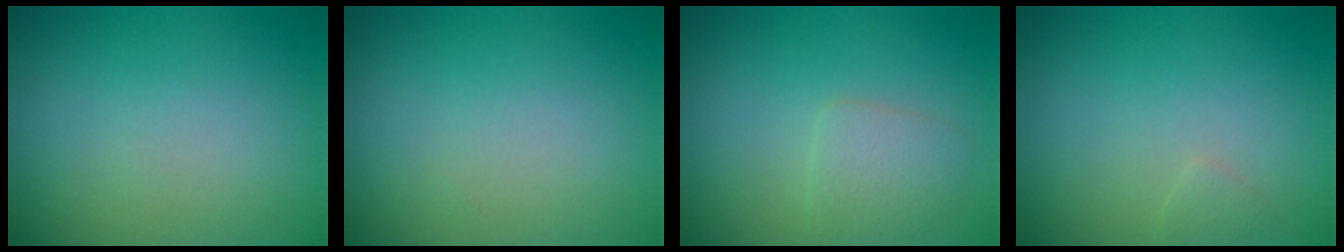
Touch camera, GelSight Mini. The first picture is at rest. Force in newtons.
{"total": 0.0}
{"total": 2.1, "press": 2.1, "slide": 0.1}
{"total": 0.6, "press": 0.6, "slide": 0.0}